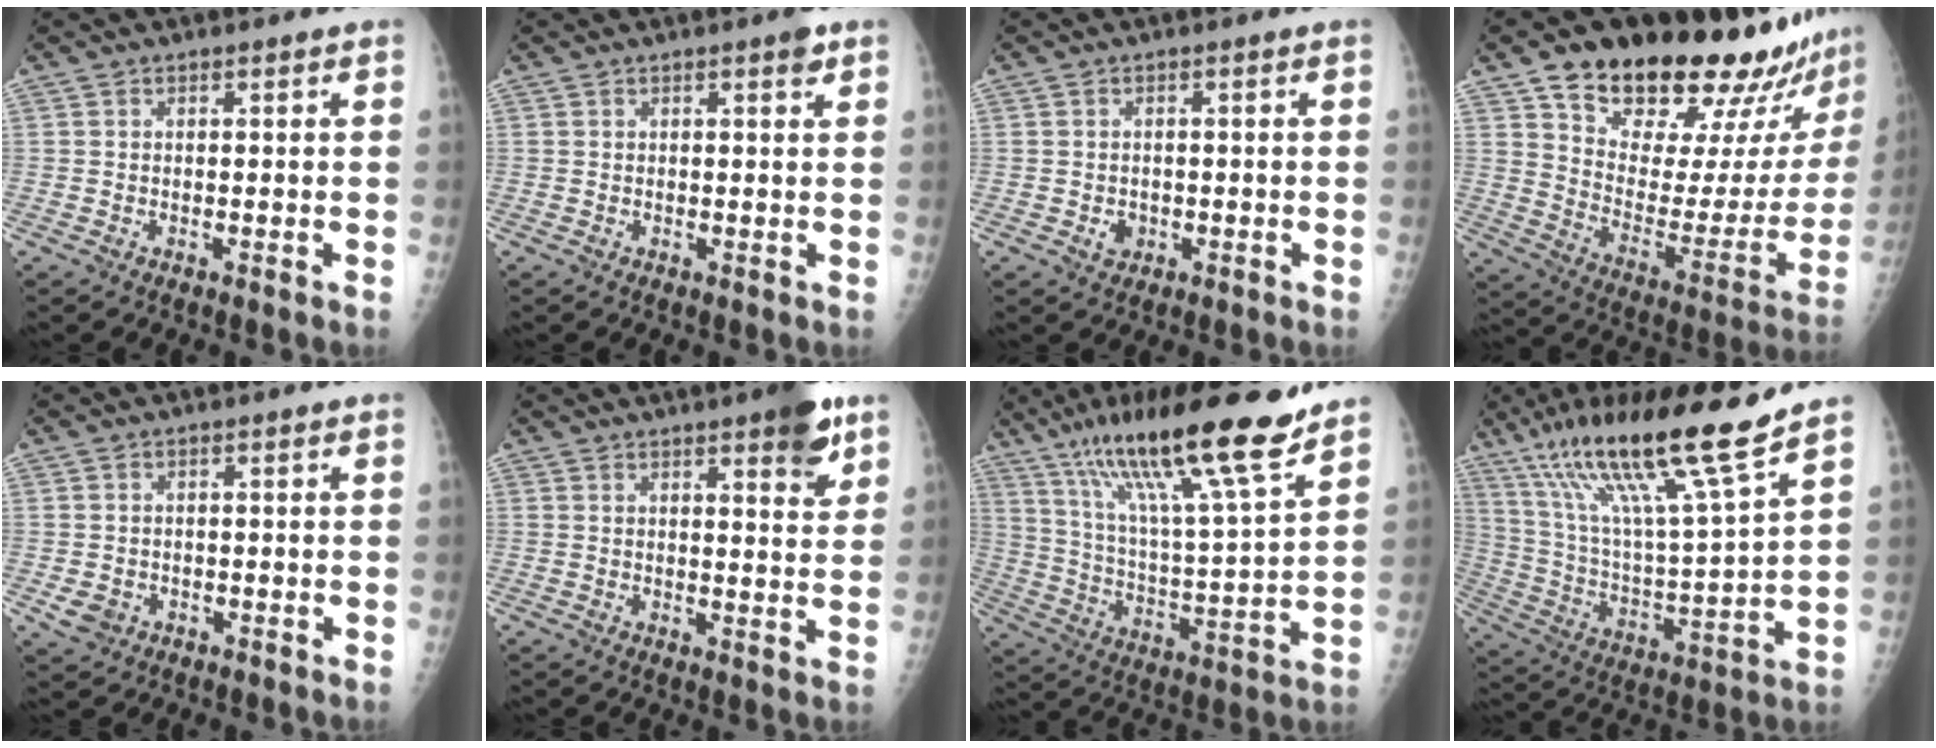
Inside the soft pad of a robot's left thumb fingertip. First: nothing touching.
{"total": 1.7, "force": [1.1, 0.4, 1.3], "torque": [-0.017, -0.004, 0.012]}
{"total": 1.9, "force": [-0.5, 1.6, 0.9], "torque": [-0.004, 0.003, -0.002]}
{"total": 29.3, "force": [21.6, 9.4, 17.4], "torque": [-0.230, -0.093, 0.312]}
{"total": 2.9, "force": [-0.6, 2.5, 1.2], "torque": [-0.016, -0.001, -0.002]}
{"total": 8.1, "force": [4.8, 2.1, 6.2], "torque": [-0.066, -0.023, 0.059]}
{"total": 22.7, "force": [15.9, 2.5, 16.1], "torque": [-0.261, -0.062, 0.276]}
{"total": 21.5, "force": [15.0, 1.1, 15.4], "torque": [-0.256, -0.062, 0.273]}